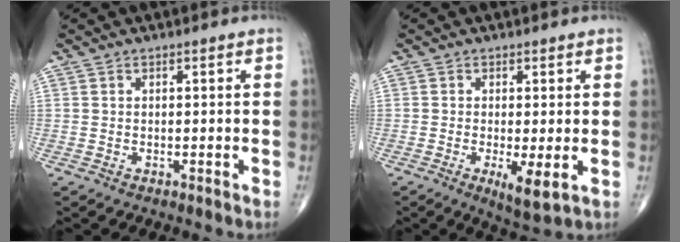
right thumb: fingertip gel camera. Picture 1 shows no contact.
{"total": 5.0, "force": [-1.0, 1.2, 4.8], "torque": [-0.083, -0.017, -0.018]}